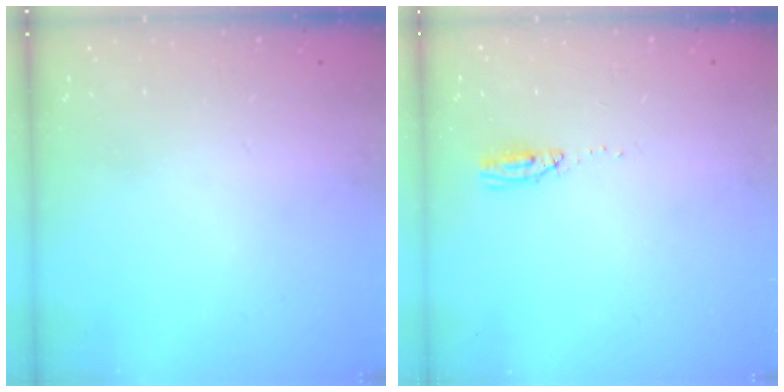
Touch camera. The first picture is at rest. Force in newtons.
{"total": 3.7, "press": 3.4, "slide": 1.4}